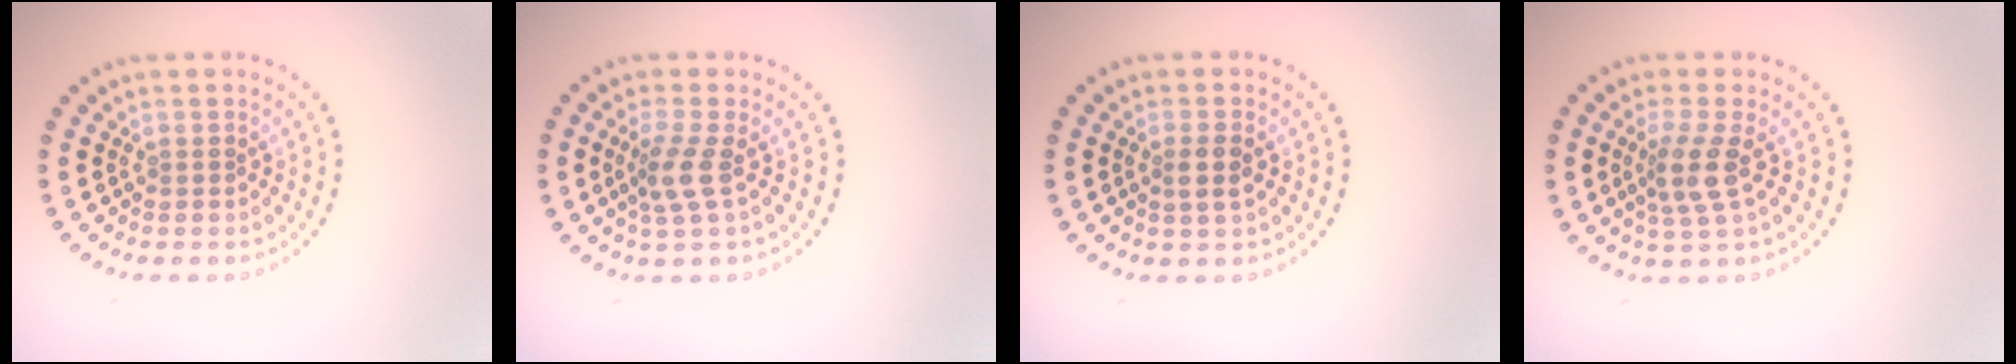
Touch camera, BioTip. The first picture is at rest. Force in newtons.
{"total": 2.4, "press": 1.8, "slide": 1.6}
{"total": 1.8, "press": 1.7, "slide": 0.7}
{"total": 2.9, "press": 2.2, "slide": 1.8}